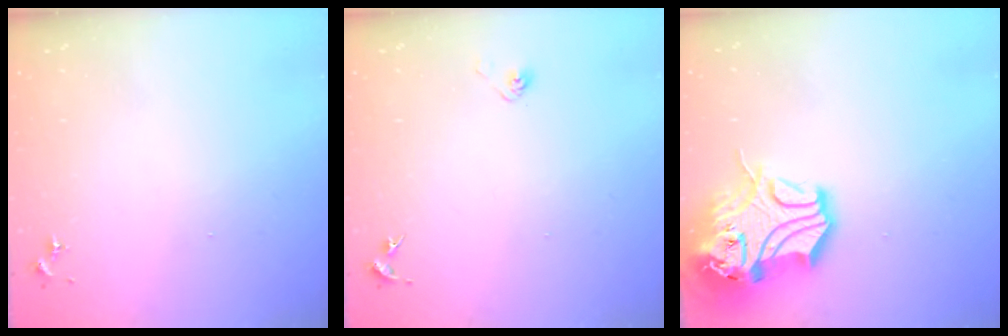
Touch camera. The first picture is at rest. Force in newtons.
{"total": 3.4, "press": 3.2, "slide": 1.2}
{"total": 16.7, "press": 16.5, "slide": 2.4}